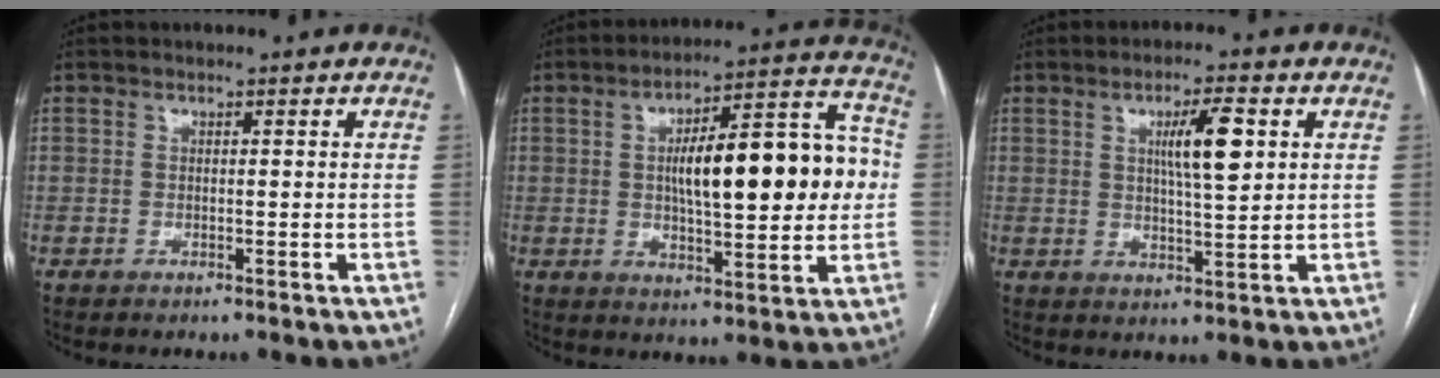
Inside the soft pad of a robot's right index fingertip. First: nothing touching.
{"total": 18.8, "force": [1.2, 5.1, 18.0], "torque": [-0.260, 0.038, 0.022]}
{"total": 7.0, "force": [2.2, 0.9, 6.6], "torque": [-0.113, 0.004, 0.037]}